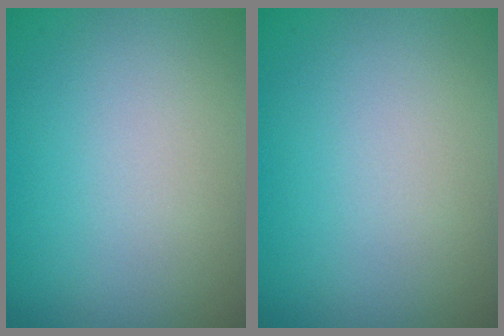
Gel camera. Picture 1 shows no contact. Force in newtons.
{"total": 0.0}